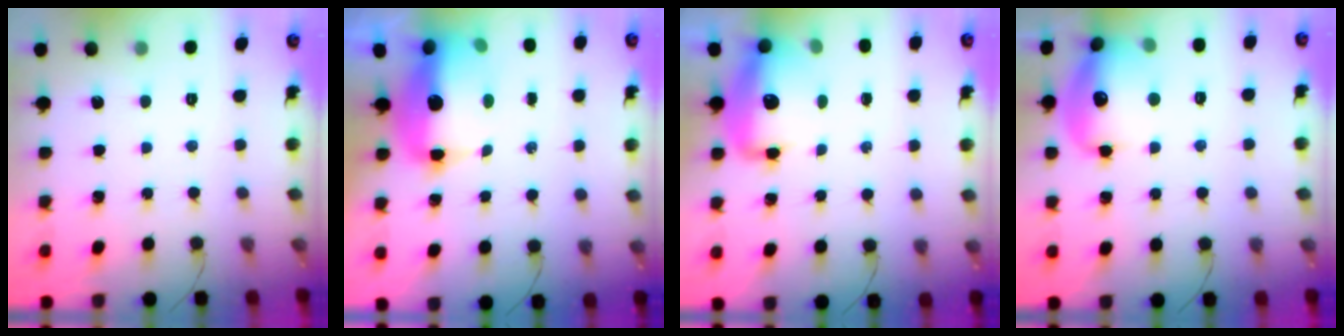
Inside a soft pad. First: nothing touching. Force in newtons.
{"total": 14.6, "press": 13.5, "slide": 5.6}
{"total": 12.9, "press": 12.4, "slide": 3.4}
{"total": 15.8, "press": 15.7, "slide": 1.8}